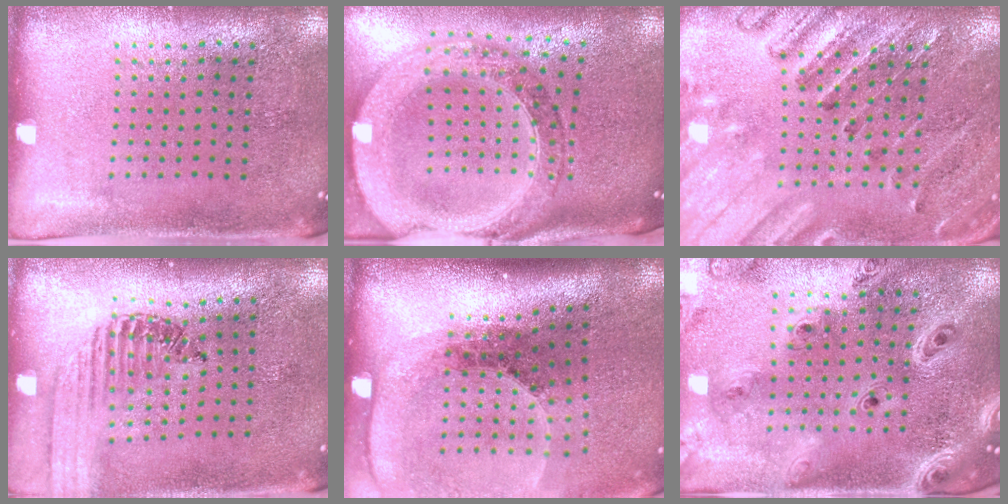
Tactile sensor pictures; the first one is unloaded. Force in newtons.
{"total": 2.8, "press": 2.4, "slide": 1.4}
{"total": 2.5, "press": 2.5, "slide": 0.4}
{"total": 1.4, "press": 1.4, "slide": 0.2}
{"total": 2.7, "press": 1.9, "slide": 2.0}
{"total": 2.5, "press": 2.3, "slide": 1.1}